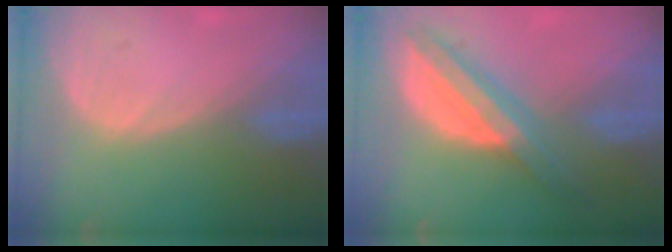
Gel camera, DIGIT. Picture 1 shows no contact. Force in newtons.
{"total": 8.2, "press": 8.2, "slide": 0.6}